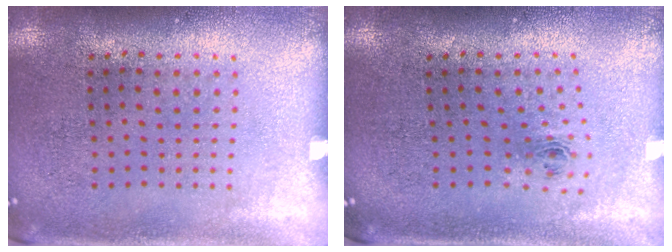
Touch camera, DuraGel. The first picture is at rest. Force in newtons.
{"total": 0.8, "press": 0.3, "slide": 0.7}